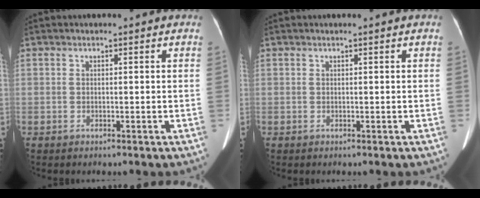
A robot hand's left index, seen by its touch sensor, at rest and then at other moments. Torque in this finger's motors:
{"motor_torque": [0.12, -0.24, -0.07, 0.03]}